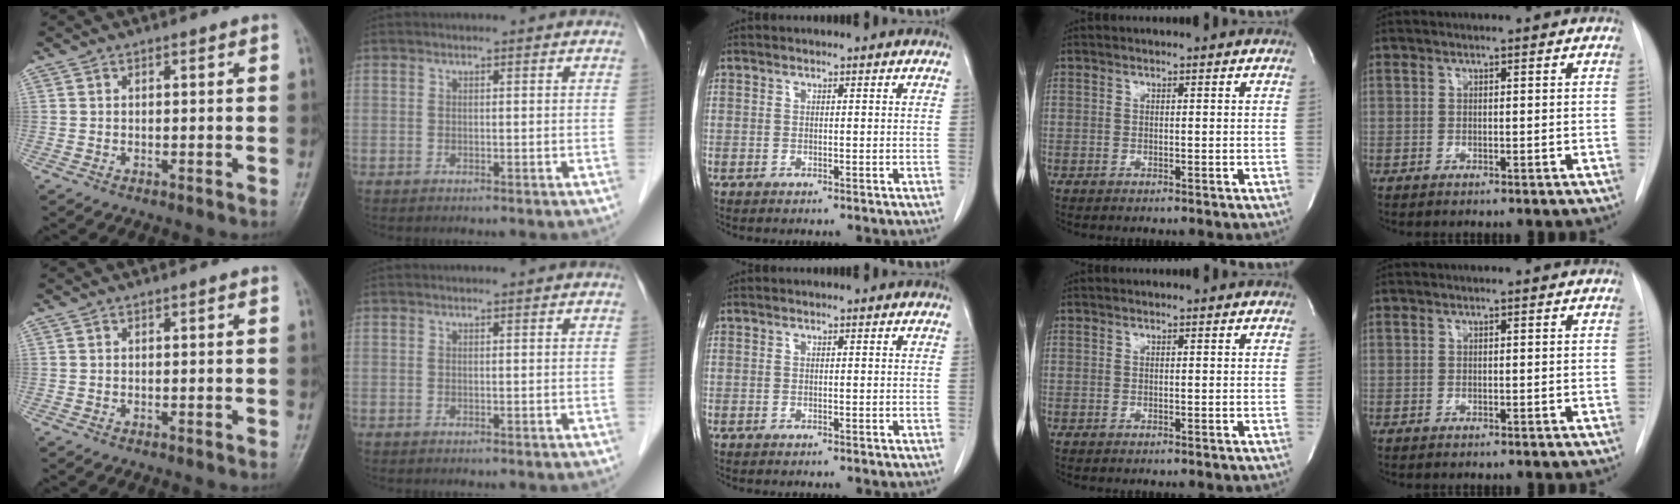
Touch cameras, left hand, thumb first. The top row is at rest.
{}